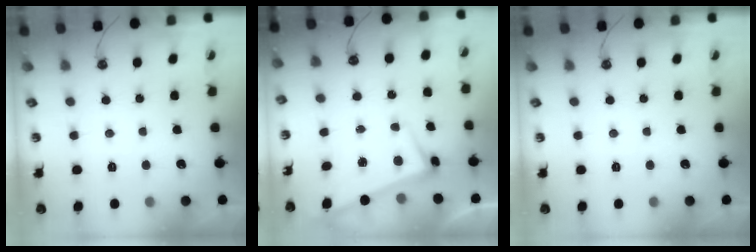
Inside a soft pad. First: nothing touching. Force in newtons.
{"total": 2.6, "press": 2.5, "slide": 0.7}
{"total": 0.0}